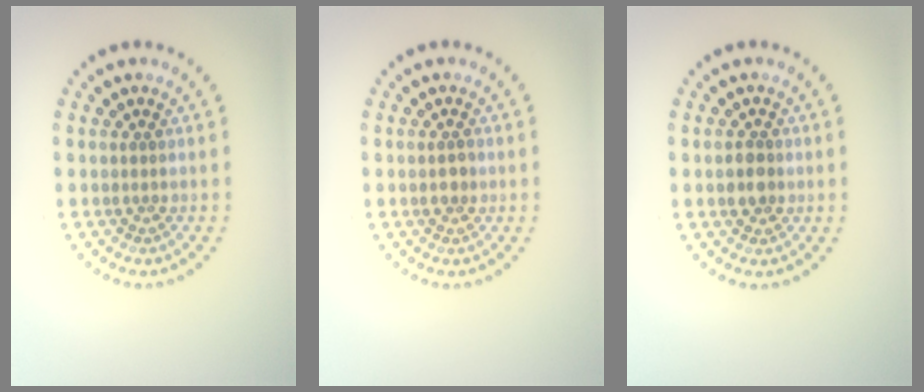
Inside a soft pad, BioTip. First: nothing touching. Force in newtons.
{"total": 1.1, "press": 1.1, "slide": 0.1}
{"total": 1.8, "press": 1.7, "slide": 0.7}